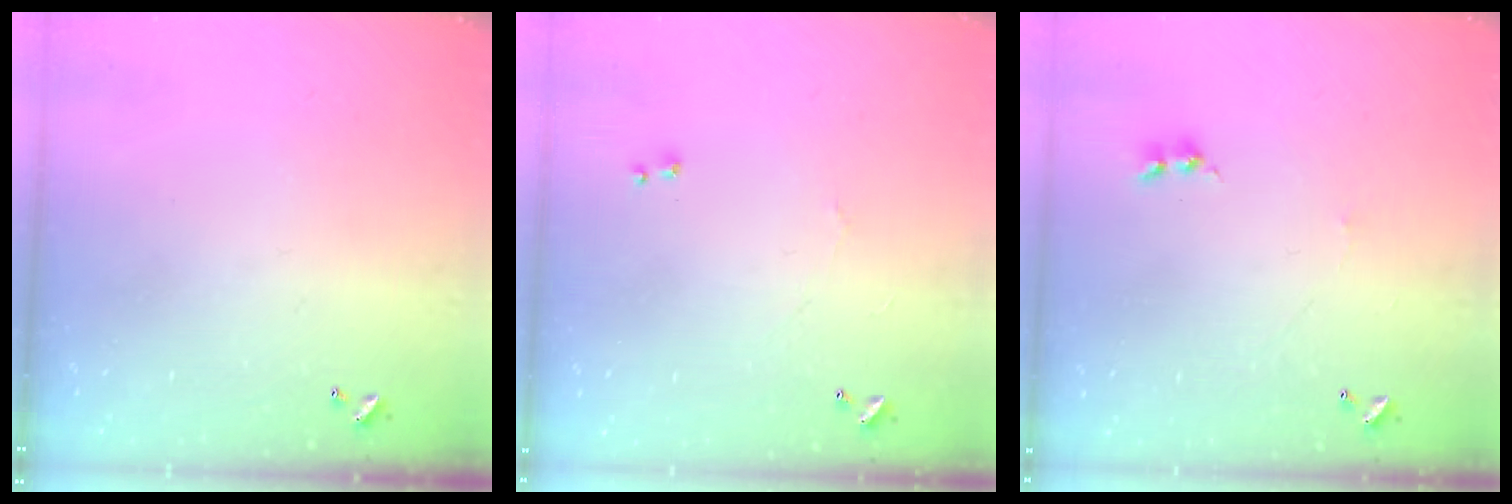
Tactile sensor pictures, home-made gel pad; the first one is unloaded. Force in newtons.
{"total": 1.0, "press": 0.5, "slide": 0.8}
{"total": 0.8, "press": 0.7, "slide": 0.5}